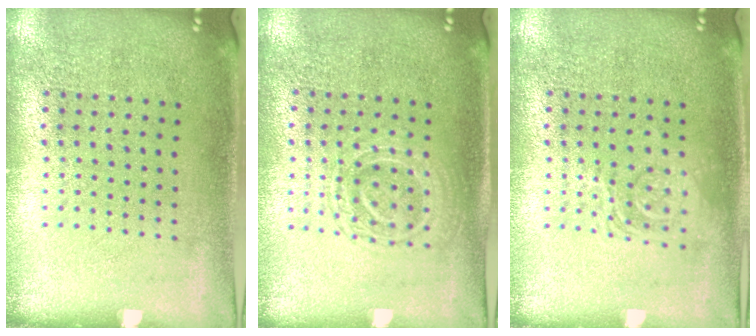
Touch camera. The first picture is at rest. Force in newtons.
{"total": 1.4, "press": 1.3, "slide": 0.4}
{"total": 2.2, "press": 2.1, "slide": 0.4}